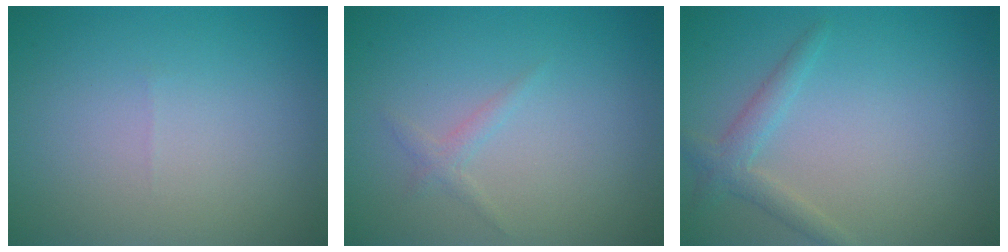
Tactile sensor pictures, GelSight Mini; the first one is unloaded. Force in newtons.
{"total": 1.0, "press": 1.0, "slide": 0.0}
{"total": 2.0, "press": 2.0, "slide": 0.1}